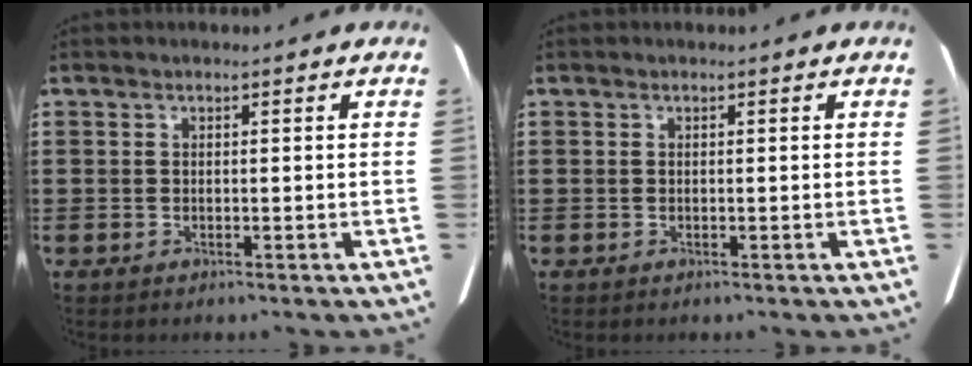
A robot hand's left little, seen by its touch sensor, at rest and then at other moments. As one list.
[{"total": 0.0}]